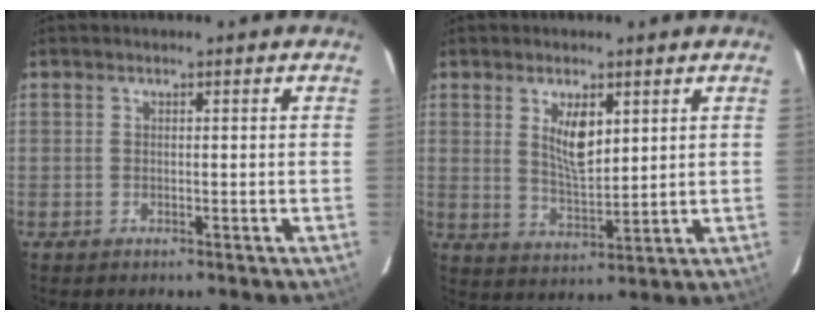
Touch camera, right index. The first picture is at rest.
{"total": 7.0, "force": [2.7, 2.9, 5.8], "torque": [-0.099, -0.005, 0.057]}